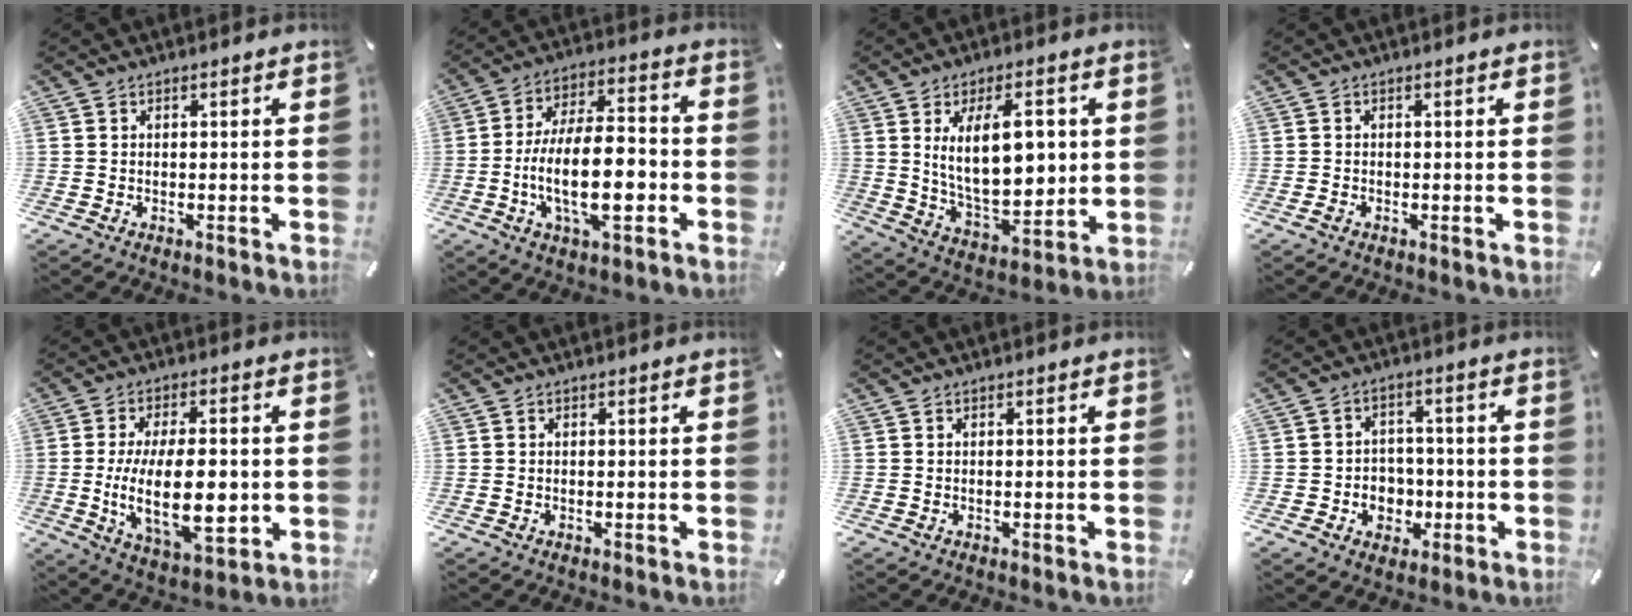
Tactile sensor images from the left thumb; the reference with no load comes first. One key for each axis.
{"total": 17.0, "fx": -4.1, "fy": 7.6, "fz": 14.7, "tx": -0.271, "ty": 0.003, "tz": -0.075}
{"total": 16.9, "fx": 3.9, "fy": 8.9, "fz": 13.8, "tx": -0.229, "ty": -0.013, "tz": 0.061}
{"total": 0.6, "fx": -0.4, "fy": 0.3, "fz": 0.3, "tx": -0.006, "ty": -0.001, "tz": -0.007}
{"total": 18.8, "fx": -1.1, "fy": 9.1, "fz": 16.4, "tx": -0.280, "ty": -0.019, "tz": -0.016}
{"total": 0.0}
{"total": 0.0}
{"total": 6.4, "fx": -1.5, "fy": 5.9, "fz": 1.9, "tx": -0.024, "ty": 0.009, "tz": -0.024}